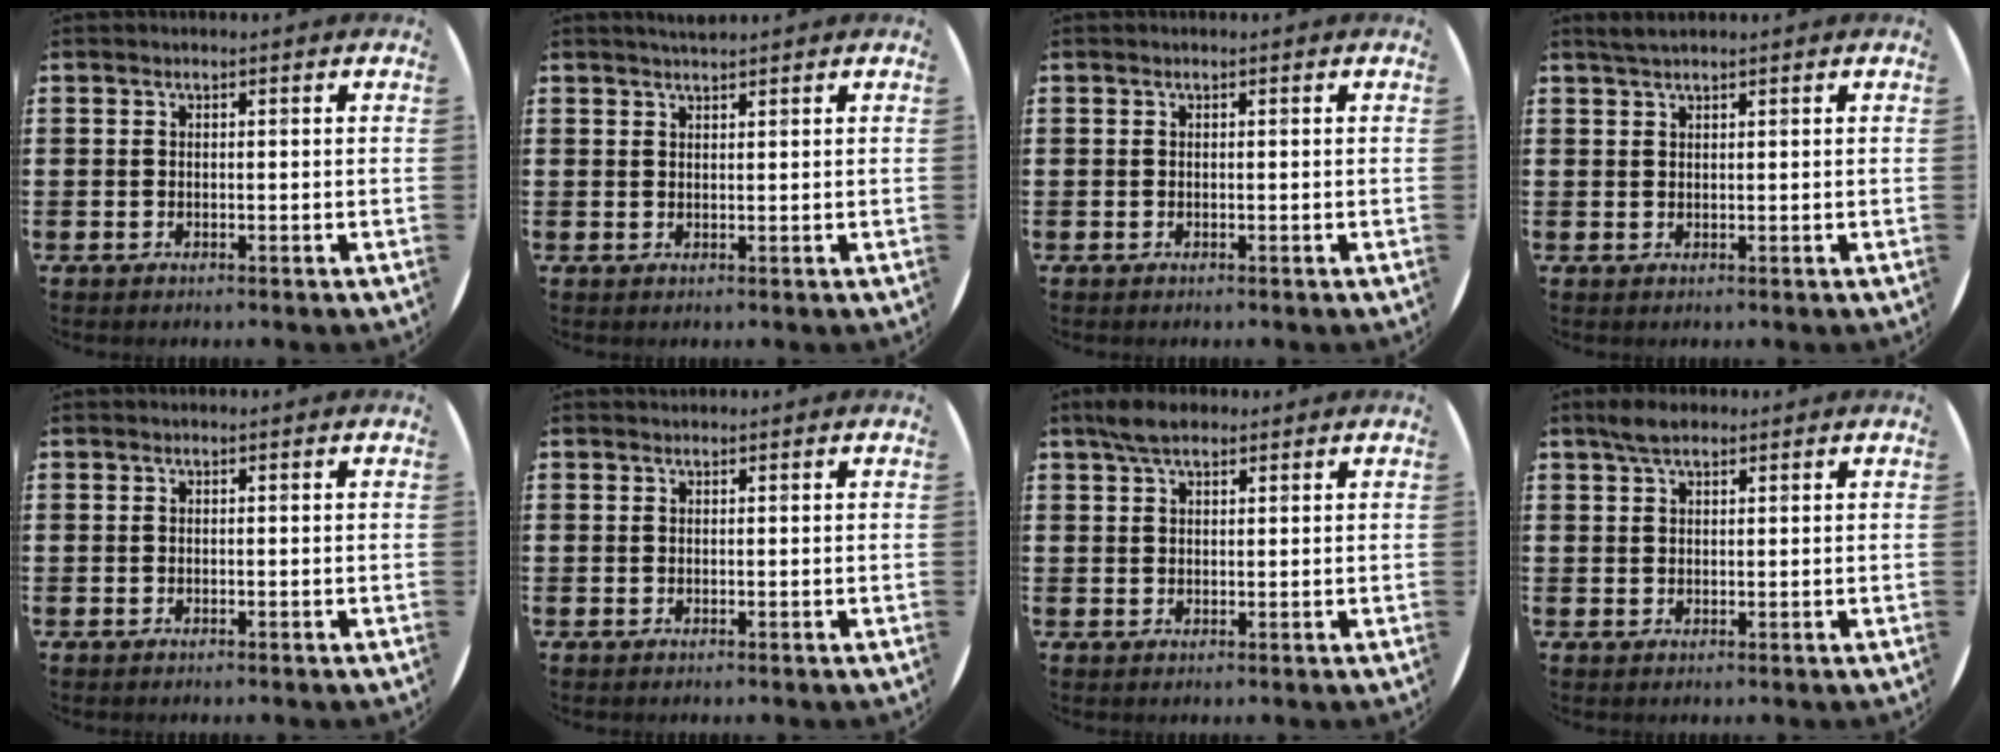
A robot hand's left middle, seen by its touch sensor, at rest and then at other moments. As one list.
[{"total": 1.5, "force": [1.5, 0.0, 0.5], "torque": [-0.010, 0.001, 0.027]}, {"total": 0.0}, {"total": 1.5, "force": [1.3, 0.1, 0.7], "torque": [-0.015, 0.002, 0.024]}, {"total": 0.0}, {"total": 0.0}, {"total": 3.8, "force": [2.9, 1.4, 2.0], "torque": [-0.045, 0.008, 0.052]}, {"total": 3.0, "force": [2.3, 1.1, 1.7], "torque": [-0.029, 0.004, 0.040]}]